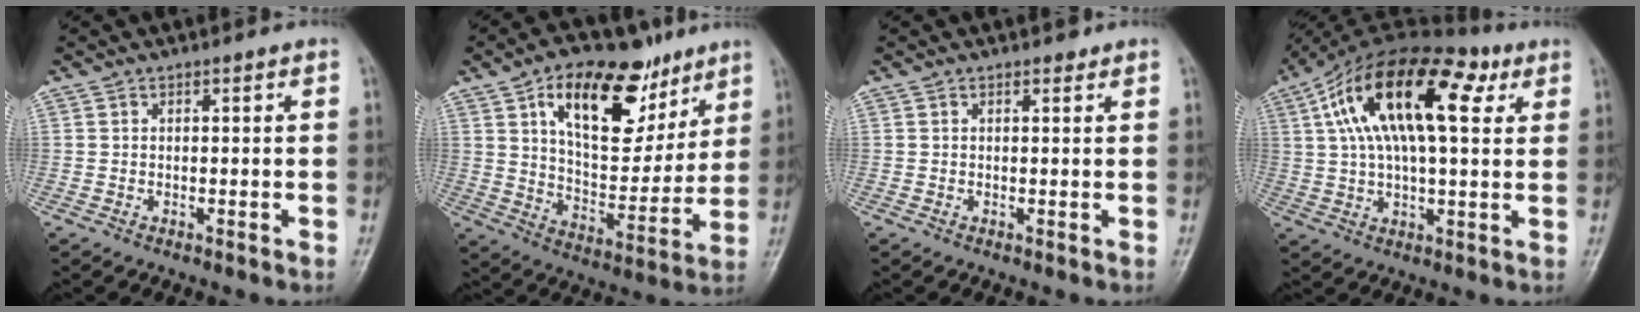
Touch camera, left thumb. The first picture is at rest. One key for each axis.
{"total": 21.4, "fx": 10.9, "fy": 11.2, "fz": 14.6, "tx": -0.174, "ty": -0.039, "tz": 0.181}
{"total": 0.8, "fx": 0.6, "fy": 0.5, "fz": 0.2, "tx": 0.004, "ty": -0.001, "tz": 0.003}
{"total": 21.0, "fx": 7.2, "fy": 9.6, "fz": 17.3, "tx": -0.292, "ty": 0.030, "tz": 0.115}